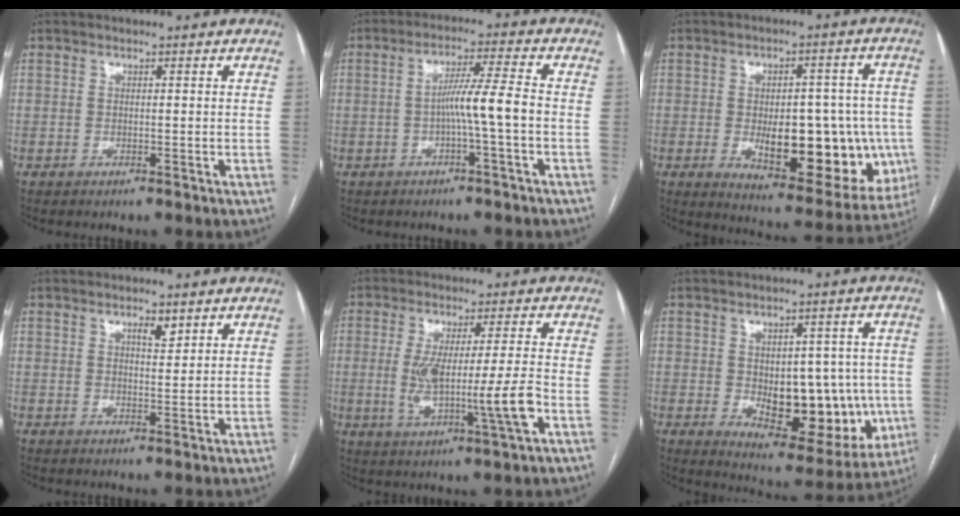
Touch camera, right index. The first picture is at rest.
{"total": 6.1, "force": [-1.4, -0.9, 5.8], "torque": [-0.099, 0.013, -0.023]}
{"total": 19.0, "force": [-3.7, 8.1, 16.8], "torque": [-0.180, 0.017, -0.021]}
{"total": 2.3, "force": [1.4, 0.7, 1.6], "torque": [-0.027, -0.001, 0.024]}
{"total": 10.9, "force": [-1.9, 0.1, 10.7], "torque": [-0.199, -0.009, -0.032]}
{"total": 16.5, "force": [-2.2, 8.2, 14.1], "torque": [-0.187, 0.006, -0.004]}